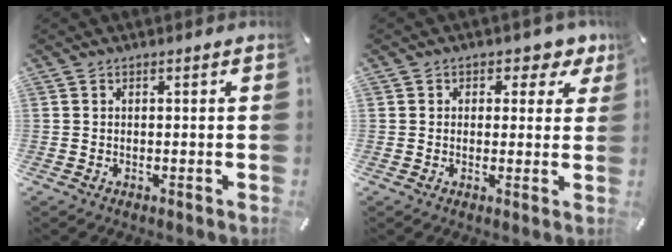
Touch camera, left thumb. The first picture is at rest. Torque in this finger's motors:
{"motor_torque": [-0.06, -0.23, 0.00, 0.01, -0.06]}